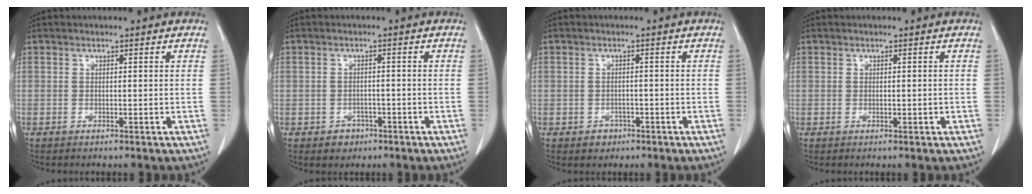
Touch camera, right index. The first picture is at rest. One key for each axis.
{"total": 3.3, "fx": -1.8, "fy": 2.7, "fz": 0.8, "tx": -0.009, "ty": 0.007, "tz": -0.019}
{"total": 2.9, "fx": -1.5, "fy": 2.4, "fz": 0.7, "tx": -0.008, "ty": 0.006, "tz": -0.015}
{"total": 1.0, "fx": -0.2, "fy": 0.5, "fz": 0.8, "tx": -0.019, "ty": 0.001, "tz": 0.000}